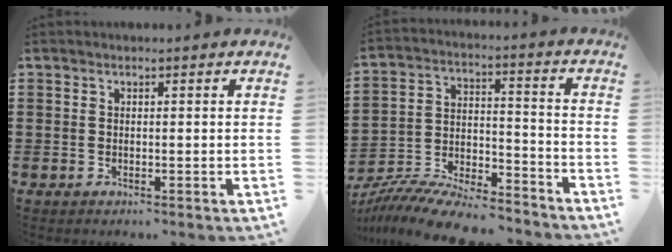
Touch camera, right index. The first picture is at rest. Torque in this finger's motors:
{"motor_torque": [0.76, 1.38, 0.42, 0.15]}